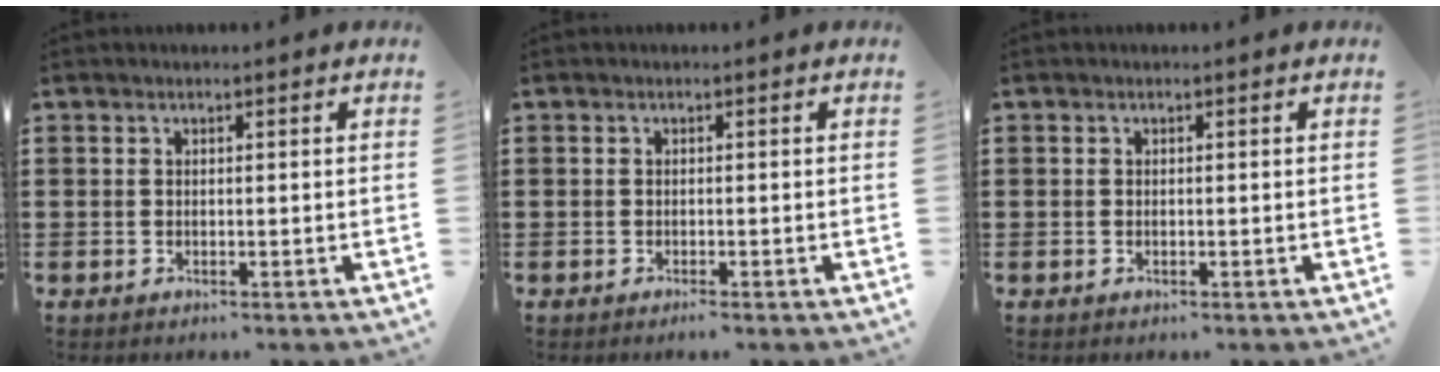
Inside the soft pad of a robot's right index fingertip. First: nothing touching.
{"total": 0.7, "force": [-0.5, 0.0, 0.4], "torque": [-0.008, -0.002, -0.011]}
{"total": 0.0}